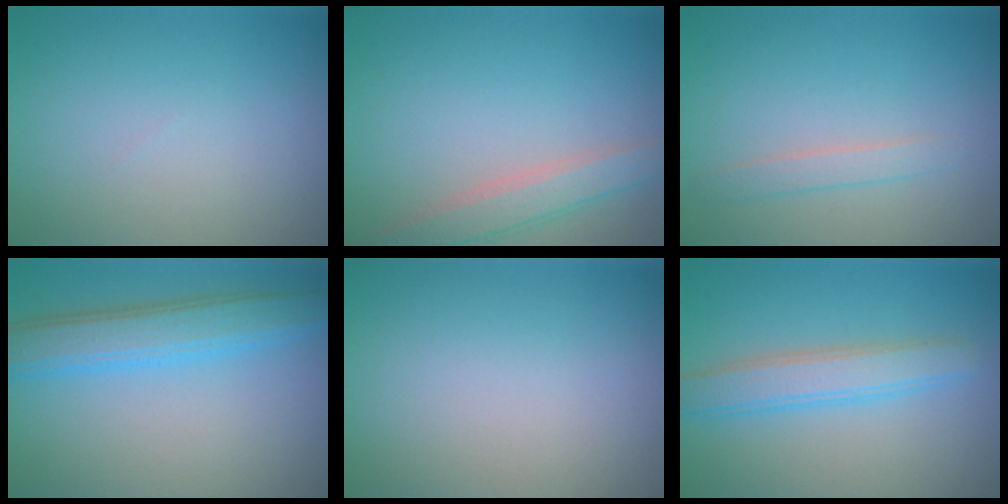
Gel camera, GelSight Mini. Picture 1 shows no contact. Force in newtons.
{"total": 2.9, "press": 2.9, "slide": 0.2}
{"total": 1.4, "press": 1.4, "slide": 0.1}
{"total": 4.8, "press": 4.8, "slide": 0.2}
{"total": 0.0}
{"total": 3.6, "press": 3.6, "slide": 0.1}